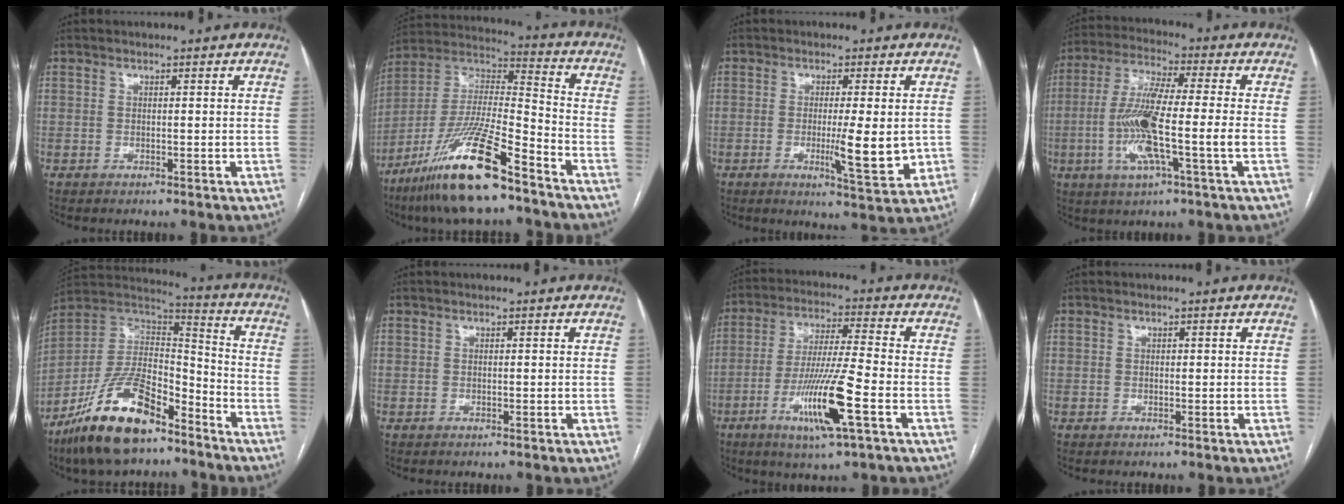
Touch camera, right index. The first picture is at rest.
{"total": 18.9, "force": [-12.4, 2.1, 14.1], "torque": [-0.312, -0.029, -0.232]}
{"total": 7.5, "force": [-1.0, 1.1, 7.4], "torque": [-0.107, -0.012, -0.013]}
{"total": 12.9, "force": [-2.6, 0.5, 12.6], "torque": [-0.257, -0.004, -0.056]}
{"total": 19.1, "force": [-12.7, 6.6, 12.6], "torque": [-0.263, 0.005, -0.234]}
{"total": 0.0}
{"total": 12.8, "force": [-4.9, 0.1, 11.9], "torque": [-0.231, -0.018, -0.090]}
{"total": 0.0}